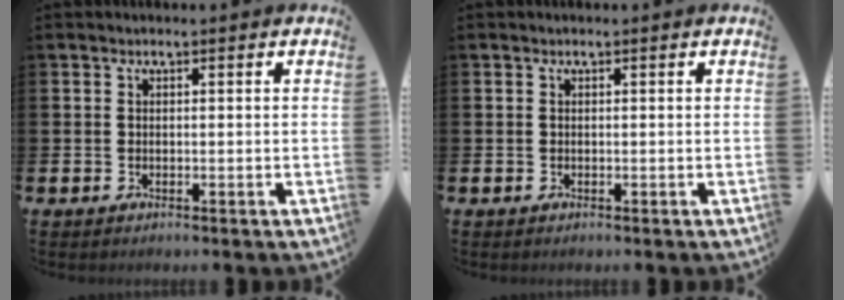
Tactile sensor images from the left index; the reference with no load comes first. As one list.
[{"total": 0.0}]